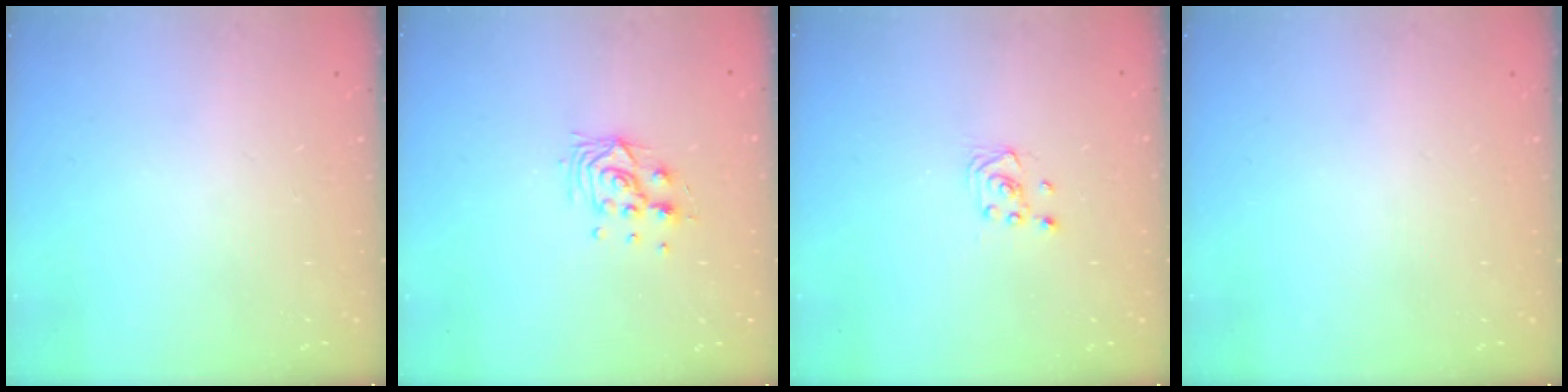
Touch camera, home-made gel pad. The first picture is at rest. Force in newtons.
{"total": 8.3, "press": 8.3, "slide": 0.7}
{"total": 3.1, "press": 2.8, "slide": 1.3}
{"total": 0.0}